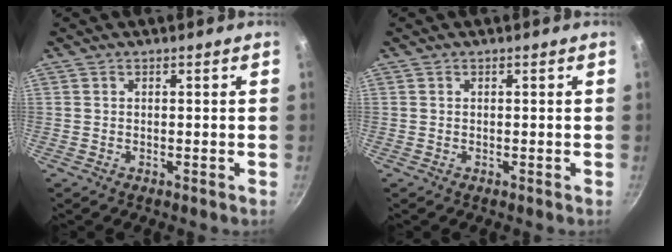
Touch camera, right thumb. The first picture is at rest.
{"total": 0.0}